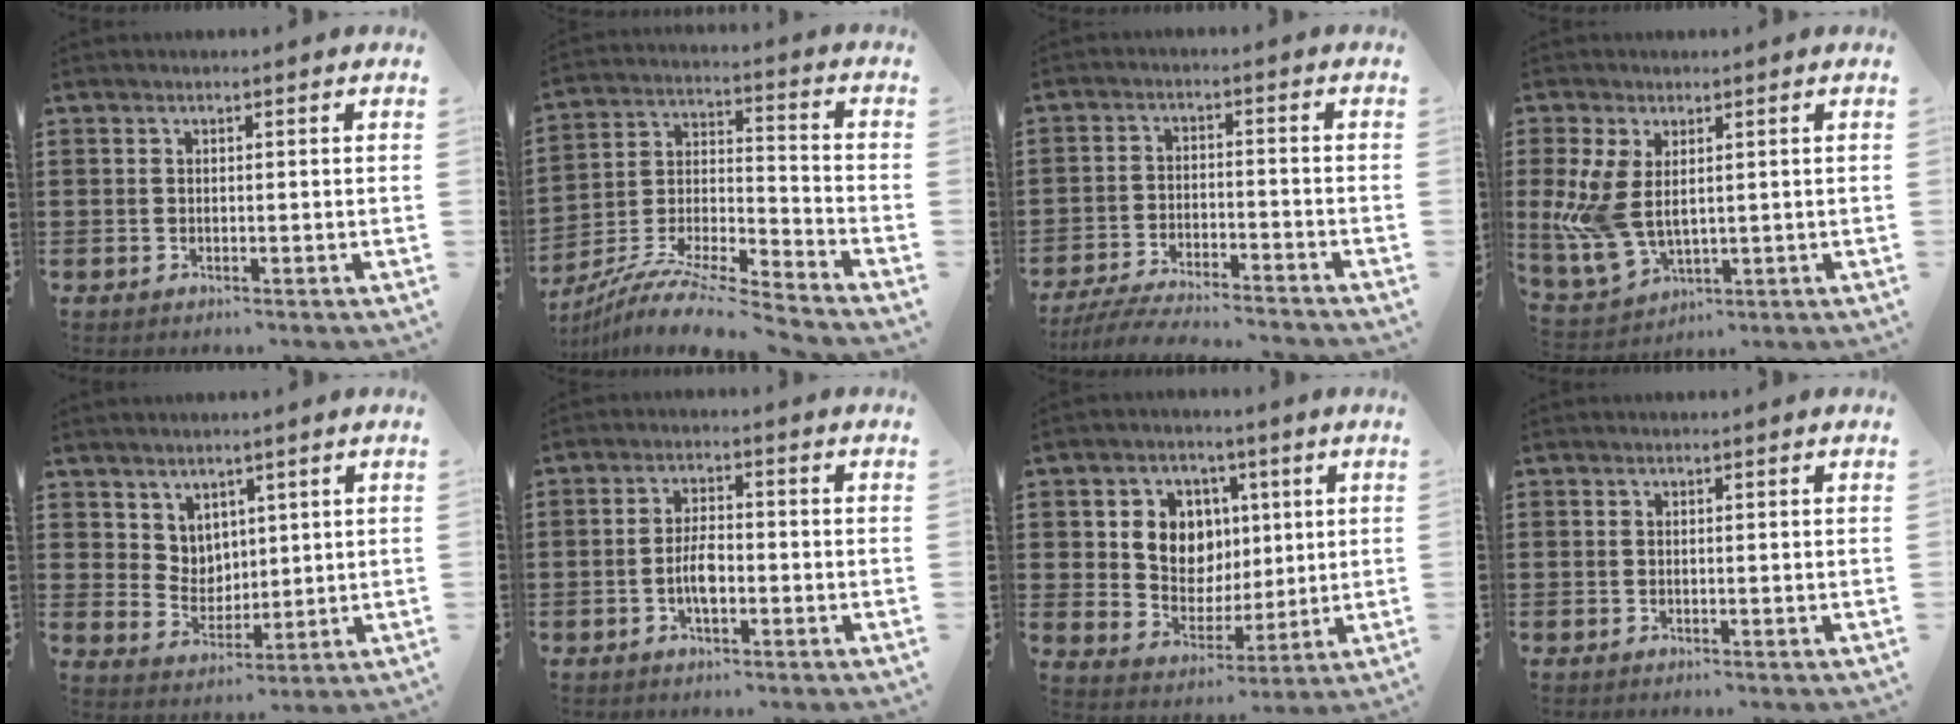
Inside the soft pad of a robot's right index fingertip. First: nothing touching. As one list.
[{"total": 9.7, "force": [-9.0, 0.2, 3.5], "torque": [-0.063, 0.005, -0.181]}, {"total": 5.4, "force": [-5.2, 0.1, 1.4], "torque": [-0.035, -0.006, -0.104]}, {"total": 6.7, "force": [1.0, 4.0, 5.4], "torque": [-0.143, -0.010, 0.016]}, {"total": 4.8, "force": [3.6, 3.2, 0.4], "torque": [-0.028, -0.003, 0.069]}, {"total": 4.4, "force": [-1.1, 1.7, 3.9], "torque": [-0.082, 0.004, -0.024]}, {"total": 7.9, "force": [2.1, 7.1, 2.8], "torque": [-0.076, 0.007, 0.039]}, {"total": 0.0}]